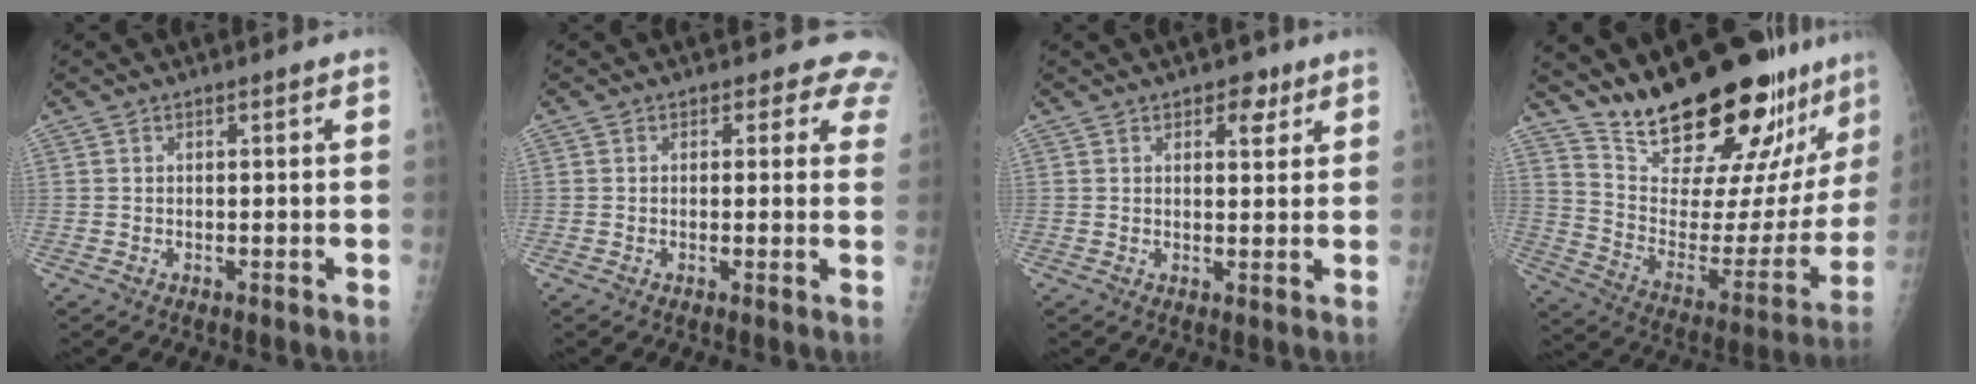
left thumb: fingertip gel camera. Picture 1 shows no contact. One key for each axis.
{"total": 5.6, "fx": 4.2, "fy": 3.4, "fz": 1.4, "tx": 0.026, "ty": -0.012, "tz": 0.023}
{"total": 4.2, "fx": 2.3, "fy": 2.5, "fz": 2.4, "tx": -0.010, "ty": -0.009, "tz": 0.027}
{"total": 28.6, "fx": 23.9, "fy": 7.1, "fz": 14.0, "tx": -0.183, "ty": -0.157, "tz": 0.348}